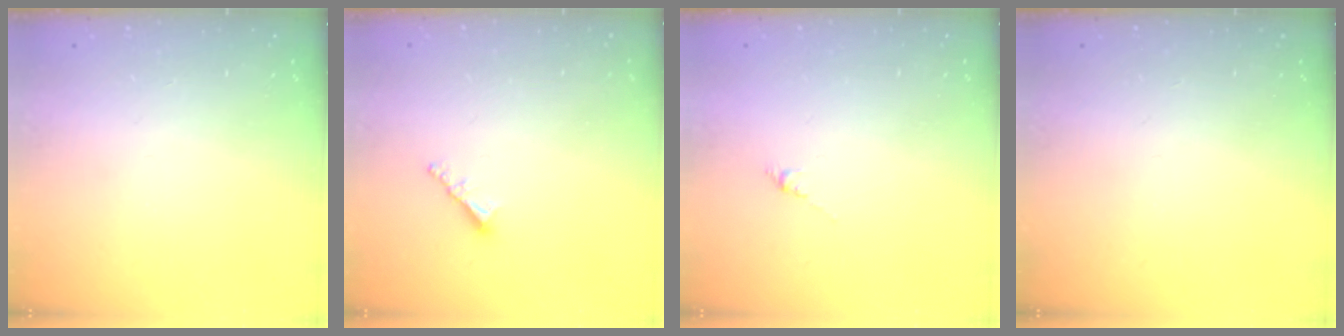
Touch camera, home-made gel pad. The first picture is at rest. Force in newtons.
{"total": 2.3, "press": 2.3, "slide": 0.1}
{"total": 0.0}
{"total": 0.0}